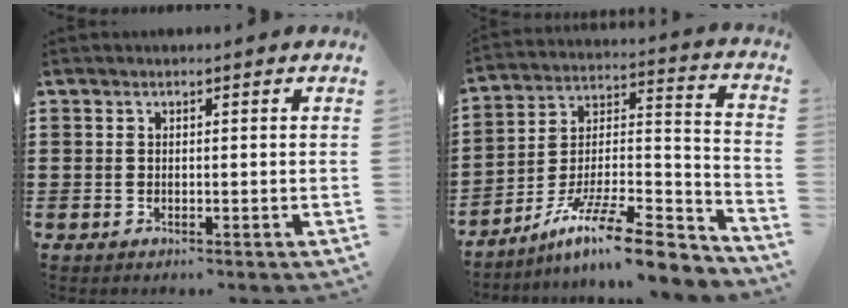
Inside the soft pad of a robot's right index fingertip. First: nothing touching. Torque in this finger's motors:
{"motor_torque": [0.83, 1.00, 0.01, -0.08]}